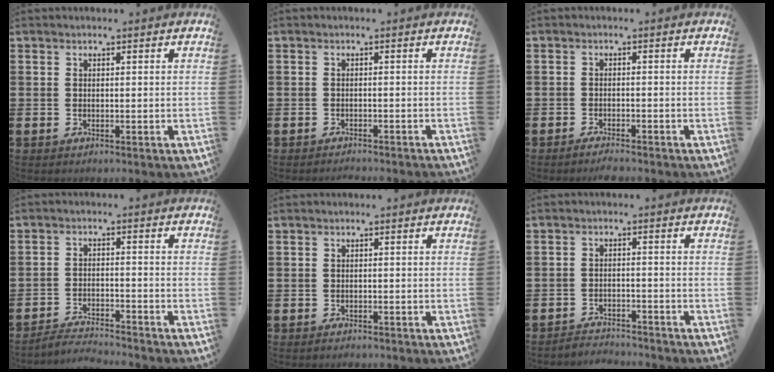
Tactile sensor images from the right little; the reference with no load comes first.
{"total": 1.0, "force": [-1.0, -0.2, 0.0], "torque": [0.000, 0.000, -0.020]}
{"total": 1.7, "force": [-1.6, 0.1, 0.6], "torque": [-0.011, 0.003, -0.032]}
{"total": 3.1, "force": [-3.1, -0.1, 0.1], "torque": [-0.004, 0.003, -0.065]}
{"total": 0.6, "force": [-0.6, 0.1, 0.0], "torque": [-0.003, -0.003, -0.012]}
{"total": 2.5, "force": [-2.5, 0.1, -0.4], "torque": [-0.001, 0.003, -0.056]}